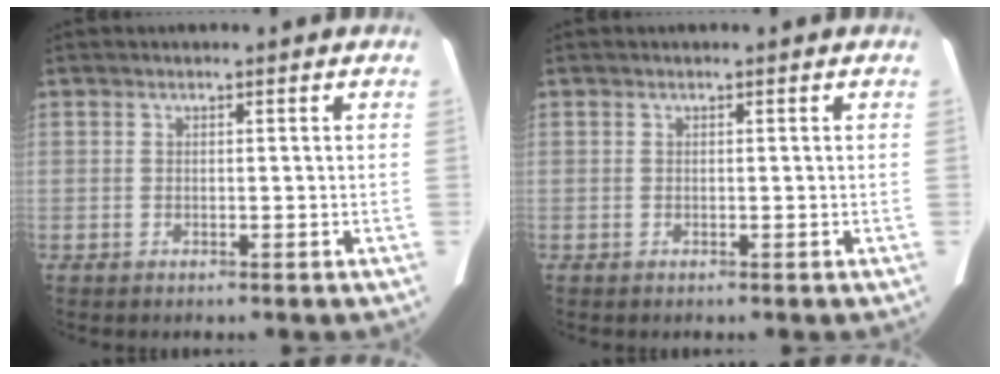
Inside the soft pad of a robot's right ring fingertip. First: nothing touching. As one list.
[{"total": 0.0}]